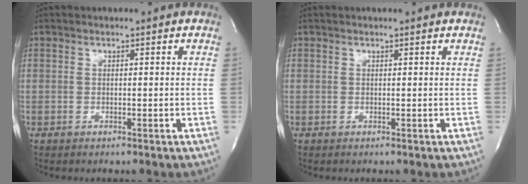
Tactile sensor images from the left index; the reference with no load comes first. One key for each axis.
{"total": 2.0, "fx": 1.8, "fy": 0.3, "fz": 0.7, "tx": -0.013, "ty": 0.019, "tz": 0.017}